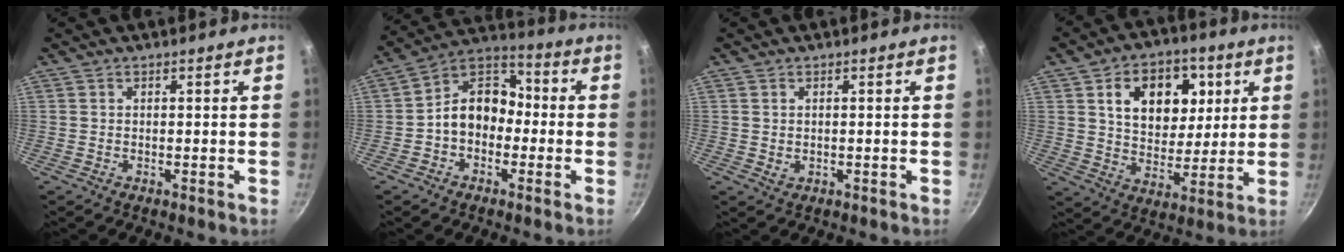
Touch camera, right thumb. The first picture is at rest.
{"total": 10.9, "force": [-1.9, 8.4, 6.7], "torque": [-0.065, 0.047, -0.053]}
{"total": 1.0, "force": [0.2, 0.8, 0.6], "torque": [-0.008, -0.006, 0.005]}
{"total": 15.9, "force": [5.3, 11.4, 9.8], "torque": [-0.104, -0.014, 0.083]}